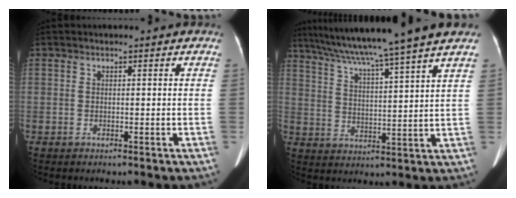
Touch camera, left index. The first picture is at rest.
{"total": 14.4, "force": [11.7, -2.7, 7.9], "torque": [-0.133, -0.004, 0.176]}